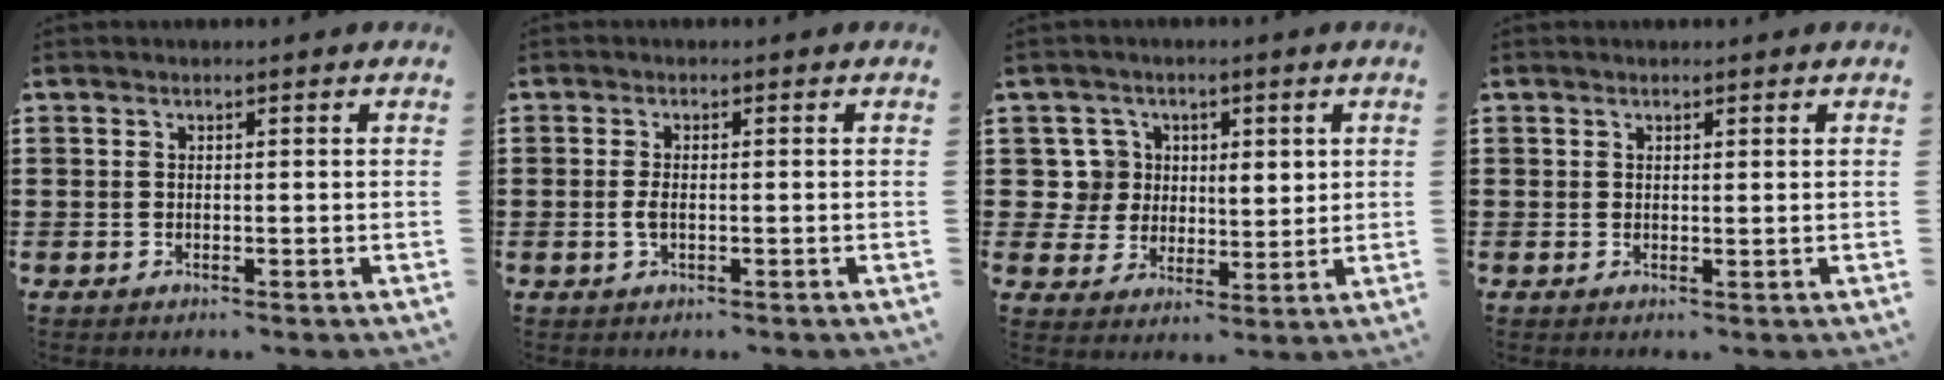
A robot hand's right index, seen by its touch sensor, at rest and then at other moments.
{"total": 1.9, "force": [-0.3, 0.6, 1.7], "torque": [-0.048, -0.007, -0.011]}
{"total": 6.3, "force": [2.2, 5.7, 1.8], "torque": [-0.066, 0.019, 0.041]}
{"total": 0.6, "force": [0.5, 0.2, 0.1], "torque": [-0.003, 0.001, 0.011]}